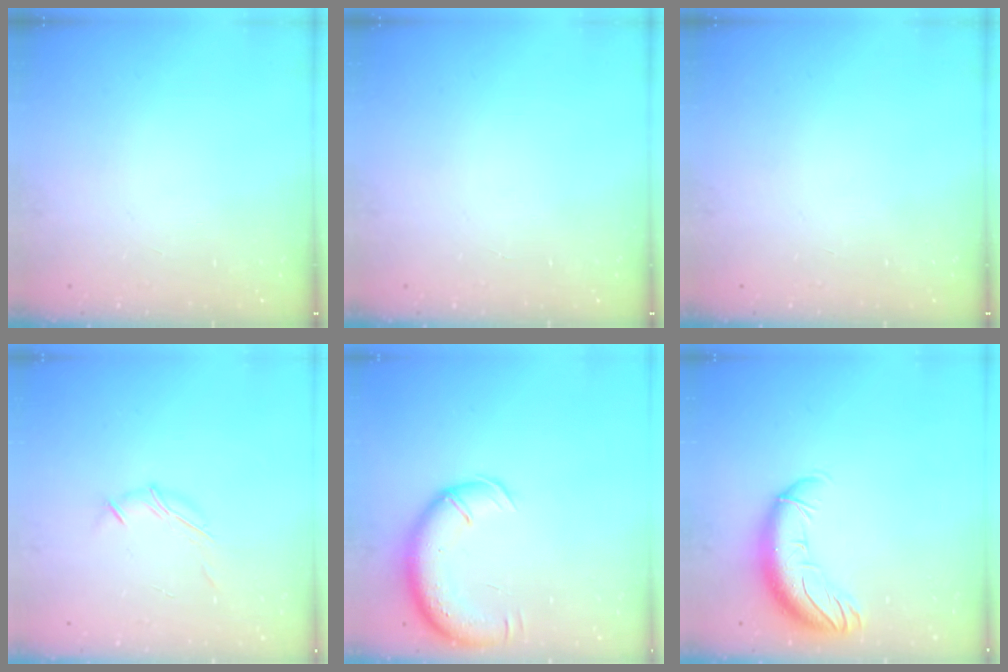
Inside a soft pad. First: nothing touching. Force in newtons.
{"total": 0.0}
{"total": 0.0}
{"total": 5.7, "press": 5.6, "slide": 0.7}
{"total": 13.4, "press": 12.9, "slide": 3.5}
{"total": 12.4, "press": 12.0, "slide": 2.9}